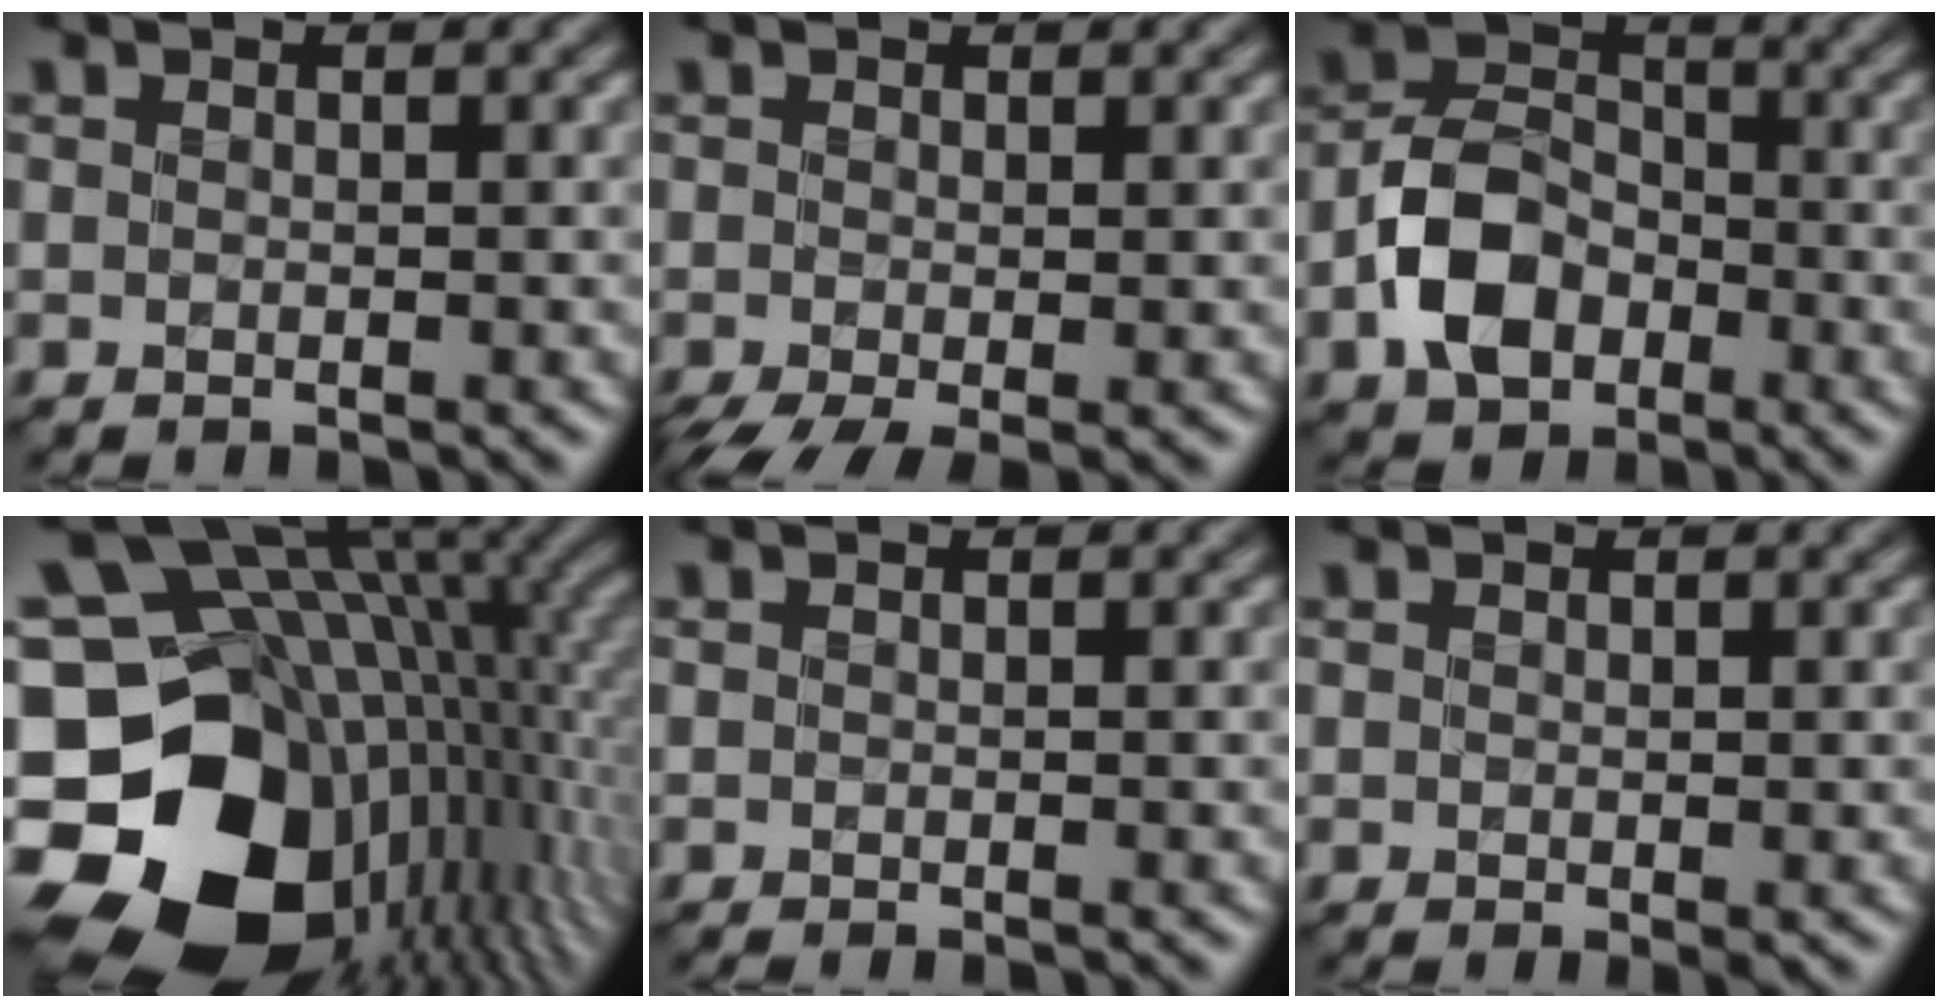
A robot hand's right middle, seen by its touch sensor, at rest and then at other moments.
{"total": 3.8, "force": [-1.8, 1.2, 3.1], "torque": [-0.057, -0.014, -0.032]}
{"total": 6.2, "force": [-2.4, 4.5, 3.5], "torque": [-0.070, 0.006, -0.055]}
{"total": 20.4, "force": [-4.8, 14.6, 13.4], "torque": [-0.265, -0.026, -0.055]}
{"total": 0.0}
{"total": 0.6, "force": [0.1, 0.4, 0.5], "torque": [-0.006, -0.002, 0.002]}